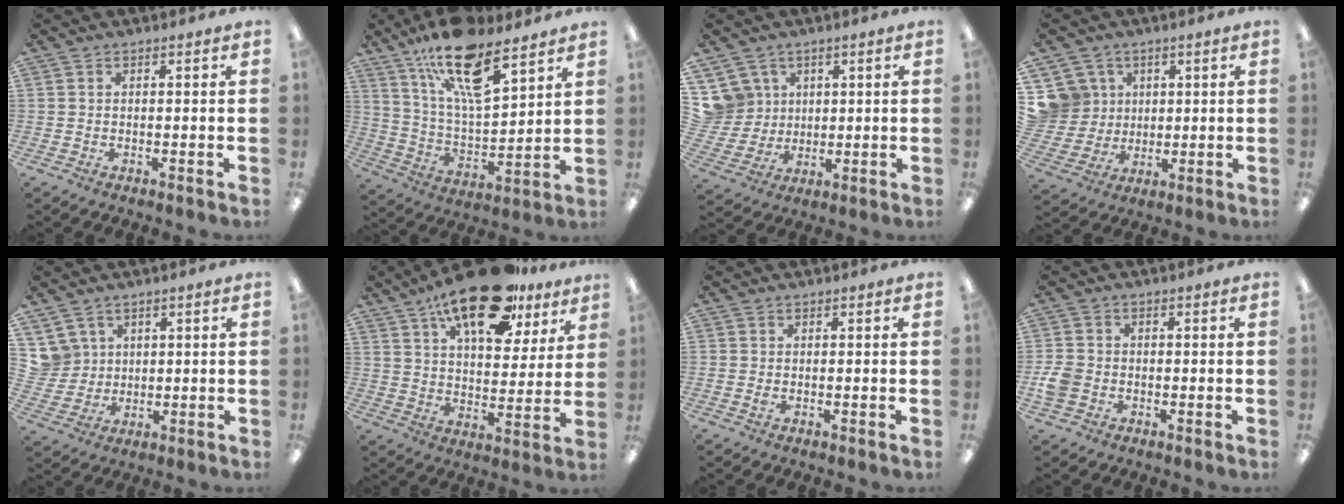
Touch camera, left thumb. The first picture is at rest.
{"total": 18.7, "force": [12.5, 6.6, 12.2], "torque": [-0.210, -0.066, 0.214]}
{"total": 8.6, "force": [4.0, 7.6, 0.6], "torque": [-0.041, -0.012, 0.085]}
{"total": 9.5, "force": [3.7, 8.7, 0.7], "torque": [-0.037, -0.014, 0.082]}
{"total": 6.2, "force": [3.1, 5.4, 0.1], "torque": [-0.023, -0.004, 0.064]}
{"total": 21.4, "force": [14.4, 8.9, 13.1], "torque": [-0.209, -0.068, 0.240]}
{"total": 0.8, "force": [-0.2, 0.5, 0.6], "torque": [-0.012, 0.000, -0.003]}
{"total": 4.9, "force": [-1.4, 3.9, 2.6], "torque": [-0.053, 0.009, -0.026]}